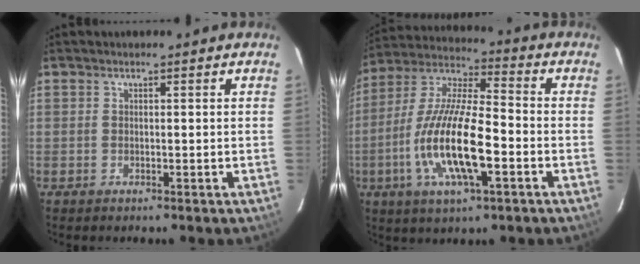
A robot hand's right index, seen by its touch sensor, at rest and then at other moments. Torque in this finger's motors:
{"motor_torque": [1.36, -0.78, 1.05, 0.21]}